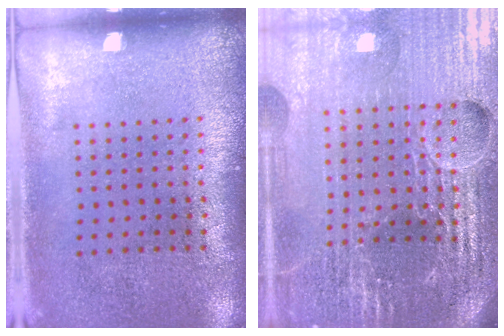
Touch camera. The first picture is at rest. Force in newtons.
{"total": 6.3, "press": 5.6, "slide": 3.0}